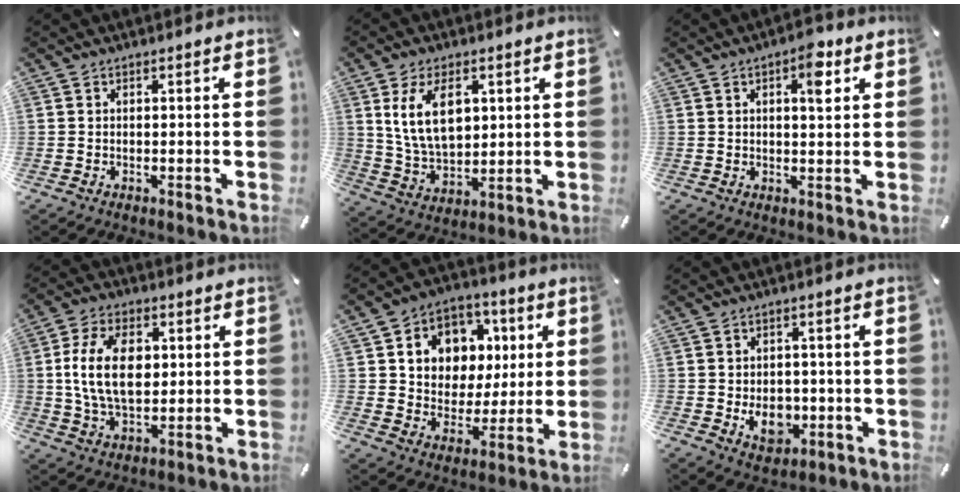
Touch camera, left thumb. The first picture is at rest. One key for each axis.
{"total": 11.8, "fx": 4.0, "fy": 7.3, "fz": 8.5, "tx": -0.179, "ty": -0.004, "tz": 0.068}
{"total": 6.2, "fx": 2.6, "fy": 2.6, "fz": 4.9, "tx": -0.054, "ty": -0.012, "tz": 0.034}
{"total": 13.8, "fx": 1.8, "fy": 8.9, "fz": 10.4, "tx": -0.214, "ty": 0.007, "tz": 0.032}
{"total": 11.2, "fx": 2.2, "fy": 10.5, "fz": 3.2, "tx": -0.055, "ty": -0.011, "tz": 0.049}
{"total": 7.8, "fx": -1.3, "fy": 6.1, "fz": 4.7, "tx": -0.062, "ty": 0.001, "tz": -0.021}